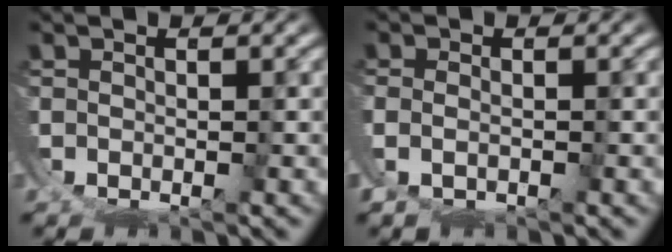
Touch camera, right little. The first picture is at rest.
{"total": 2.9, "force": [-0.7, 2.5, 1.2], "torque": [-0.042, -0.013, -0.006]}